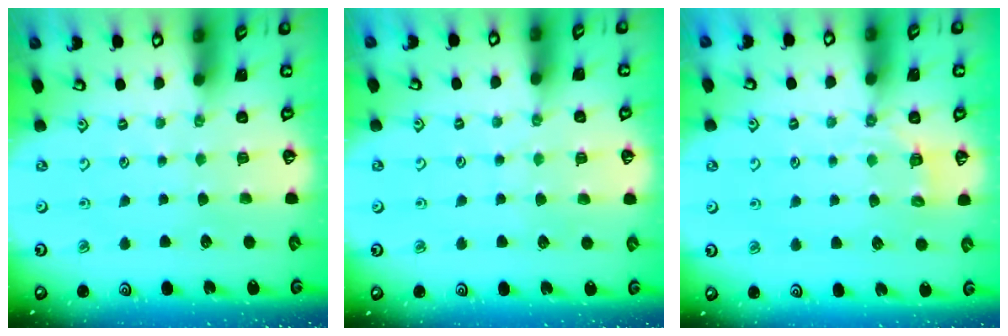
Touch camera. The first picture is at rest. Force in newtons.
{"total": 3.9, "press": 3.8, "slide": 0.5}
{"total": 3.6, "press": 3.1, "slide": 1.9}